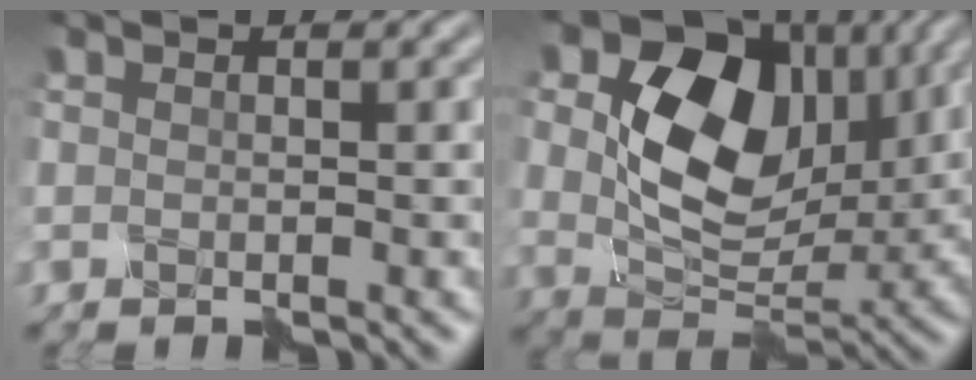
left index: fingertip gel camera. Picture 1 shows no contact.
{"total": 13.5, "force": [4.2, 9.4, 8.7], "torque": [-0.159, 0.003, 0.083]}